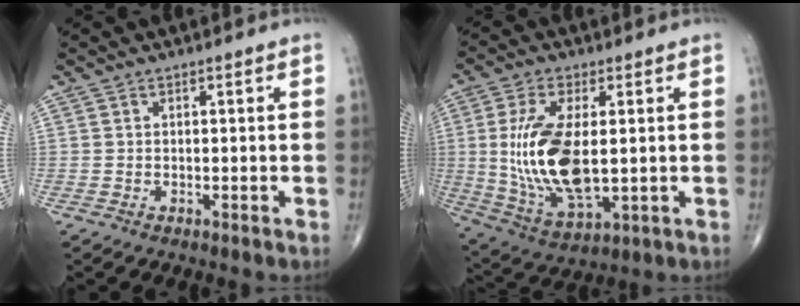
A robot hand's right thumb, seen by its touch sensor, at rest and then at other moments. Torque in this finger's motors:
{"motor_torque": [-0.37, 1.46, 1.32, 1.01, 0.49]}